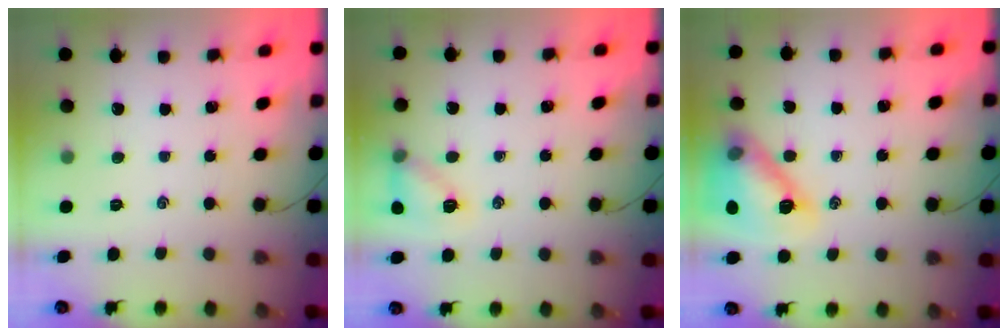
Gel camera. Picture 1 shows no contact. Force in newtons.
{"total": 10.5, "press": 10.3, "slide": 2.0}
{"total": 14.6, "press": 14.6, "slide": 0.8}